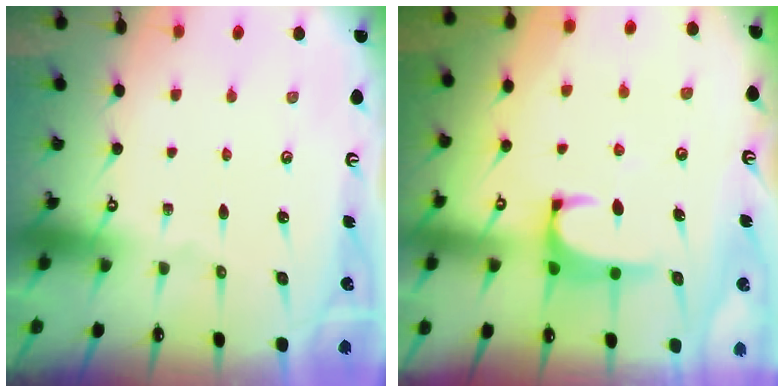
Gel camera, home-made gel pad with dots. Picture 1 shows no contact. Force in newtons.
{"total": 1.0, "press": 0.8, "slide": 0.4}